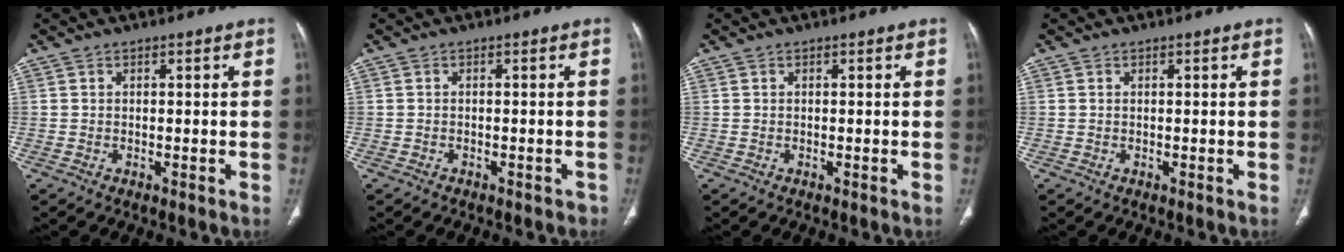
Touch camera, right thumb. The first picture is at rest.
{"total": 2.9, "force": [-2.5, 1.4, 0.9], "torque": [-0.014, 0.009, -0.023]}
{"total": 0.0}
{"total": 0.0}